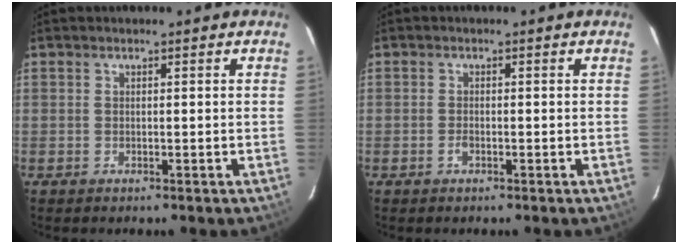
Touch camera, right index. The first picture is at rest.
{"total": 0.9, "force": [-0.5, 0.4, 0.6], "torque": [-0.014, 0.000, -0.010]}